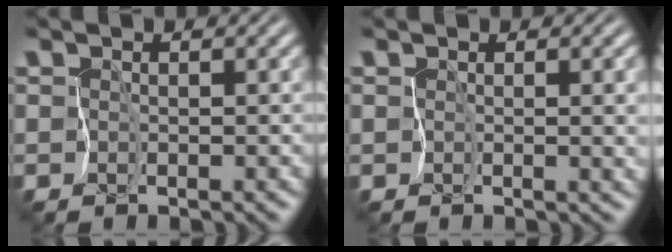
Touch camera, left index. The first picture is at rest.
{"total": 3.7, "force": [0.4, 1.7, 3.2], "torque": [-0.040, -0.012, 0.016]}